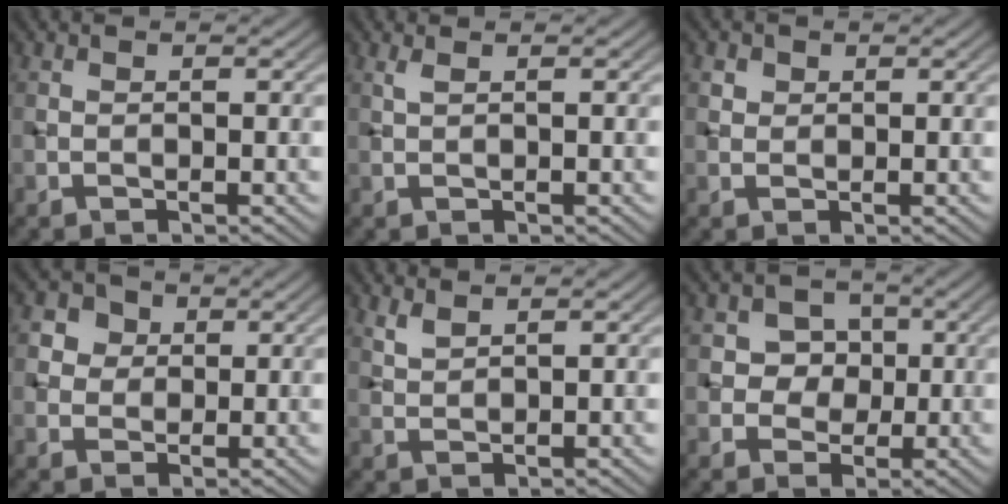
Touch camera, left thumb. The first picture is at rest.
{"total": 0.9, "force": [0.5, 0.1, 0.7], "torque": [-0.020, 0.006, 0.010]}
{"total": 1.6, "force": [0.8, 1.3, 0.5], "torque": [-0.011, -0.006, 0.015]}
{"total": 4.0, "force": [1.5, 3.4, 1.4], "torque": [-0.042, -0.004, 0.025]}
{"total": 1.8, "force": [1.5, 0.4, 0.9], "torque": [-0.030, 0.002, 0.035]}
{"total": 5.2, "force": [1.0, 4.8, 1.9], "torque": [-0.029, 0.008, 0.005]}